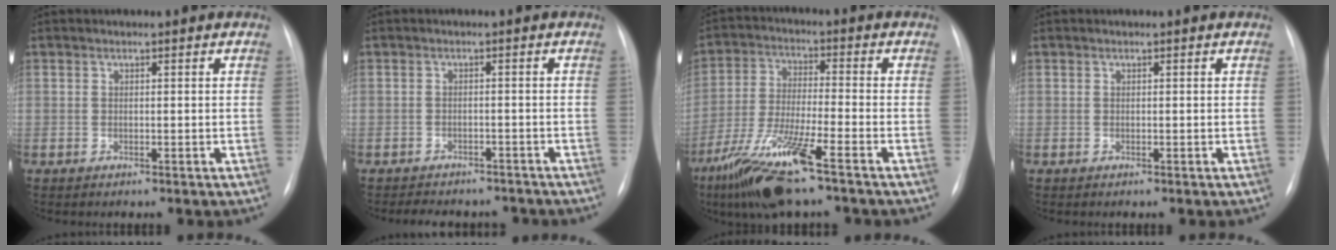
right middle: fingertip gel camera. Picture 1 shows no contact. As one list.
[{"total": 8.4, "force": [-7.5, 3.1, 2.0], "torque": [-0.034, 0.006, -0.087]}, {"total": 12.6, "force": [-7.8, 0.7, 9.9], "torque": [-0.205, -0.033, -0.147]}, {"total": 0.0}]